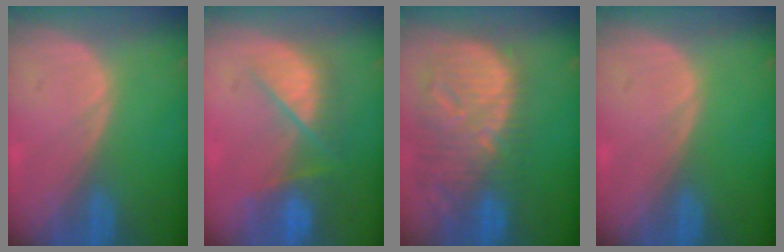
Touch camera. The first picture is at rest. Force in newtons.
{"total": 8.3, "press": 7.4, "slide": 3.8}
{"total": 13.2, "press": 11.5, "slide": 6.6}
{"total": 0.0}